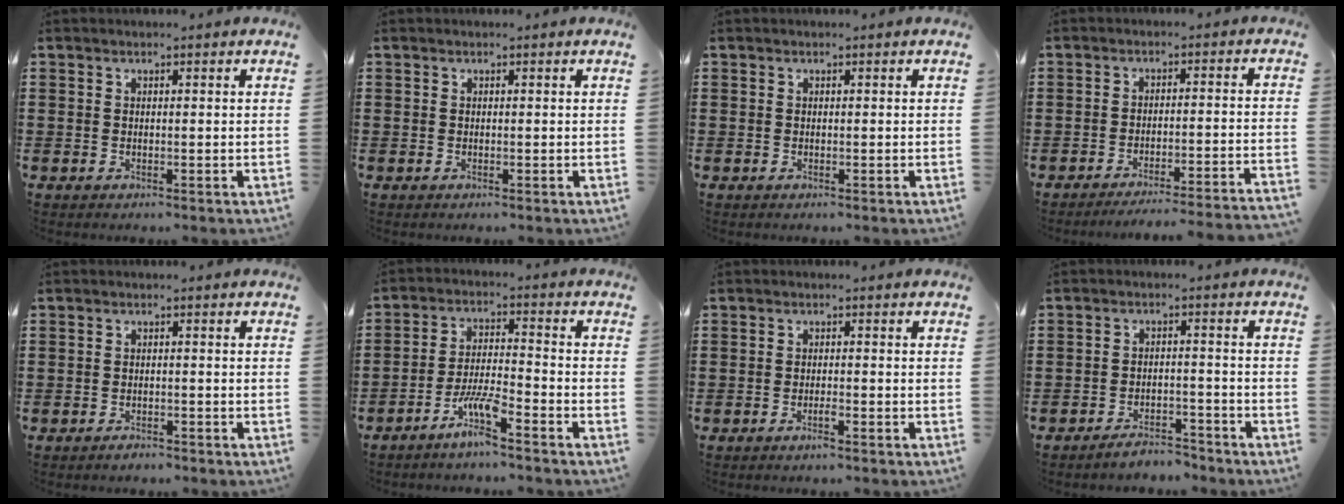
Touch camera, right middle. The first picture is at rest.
{"total": 0.0}
{"total": 0.0}
{"total": 3.7, "force": [-3.4, -0.6, 1.1], "torque": [-0.019, -0.005, -0.072]}
{"total": 1.1, "force": [-1.1, 0.3, 0.3], "torque": [-0.009, -0.002, -0.021]}
{"total": 6.0, "force": [-4.2, 0.6, 4.2], "torque": [-0.089, -0.005, -0.081]}
{"total": 1.4, "force": [-1.0, 0.0, 1.0], "torque": [-0.020, -0.004, -0.017]}
{"total": 3.6, "force": [-3.6, 0.5, 0.2], "torque": [-0.007, 0.005, -0.074]}